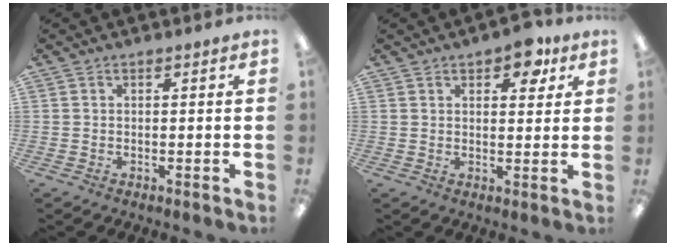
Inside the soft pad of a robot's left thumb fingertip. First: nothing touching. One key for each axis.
{"total": 6.6, "fx": 4.1, "fy": 3.3, "fz": 4.1, "tx": -0.040, "ty": -0.016, "tz": 0.065}